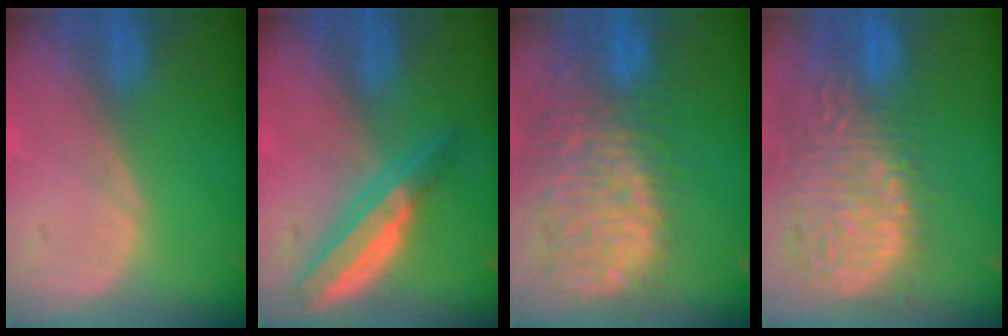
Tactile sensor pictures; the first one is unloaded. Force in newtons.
{"total": 6.3, "press": 5.6, "slide": 2.8}
{"total": 14.1, "press": 11.6, "slide": 8.1}
{"total": 15.3, "press": 12.6, "slide": 8.6}